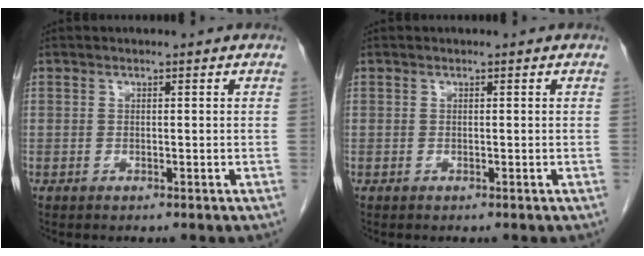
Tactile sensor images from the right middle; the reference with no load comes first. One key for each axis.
{"total": 0.0}